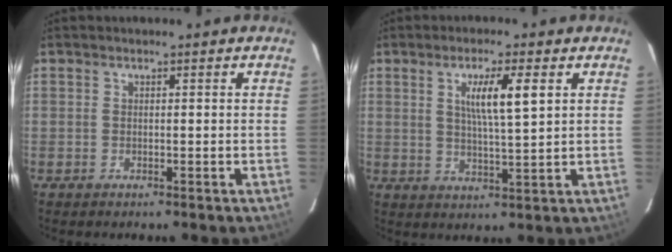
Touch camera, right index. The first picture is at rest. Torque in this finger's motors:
{"motor_torque": [0.22, 0.07, 0.34, 0.08]}